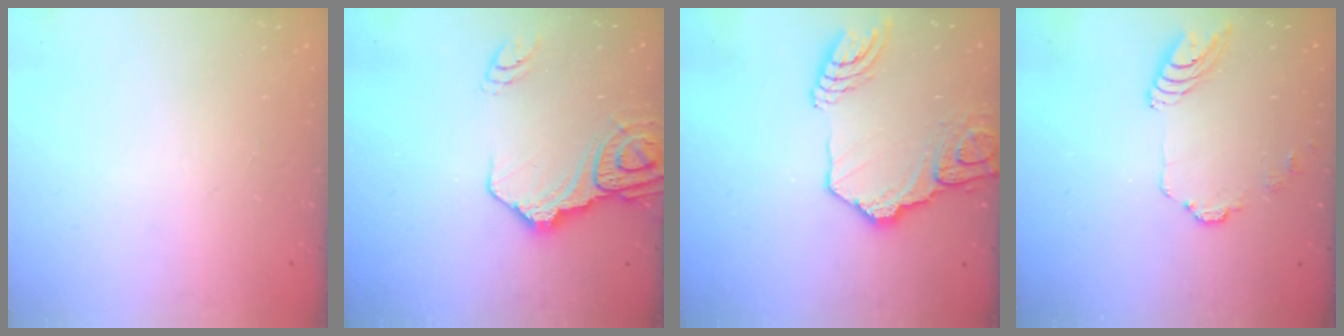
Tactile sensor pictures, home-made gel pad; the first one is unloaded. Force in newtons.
{"total": 14.8, "press": 14.7, "slide": 1.7}
{"total": 18.1, "press": 18.0, "slide": 2.0}
{"total": 10.2, "press": 10.1, "slide": 1.1}